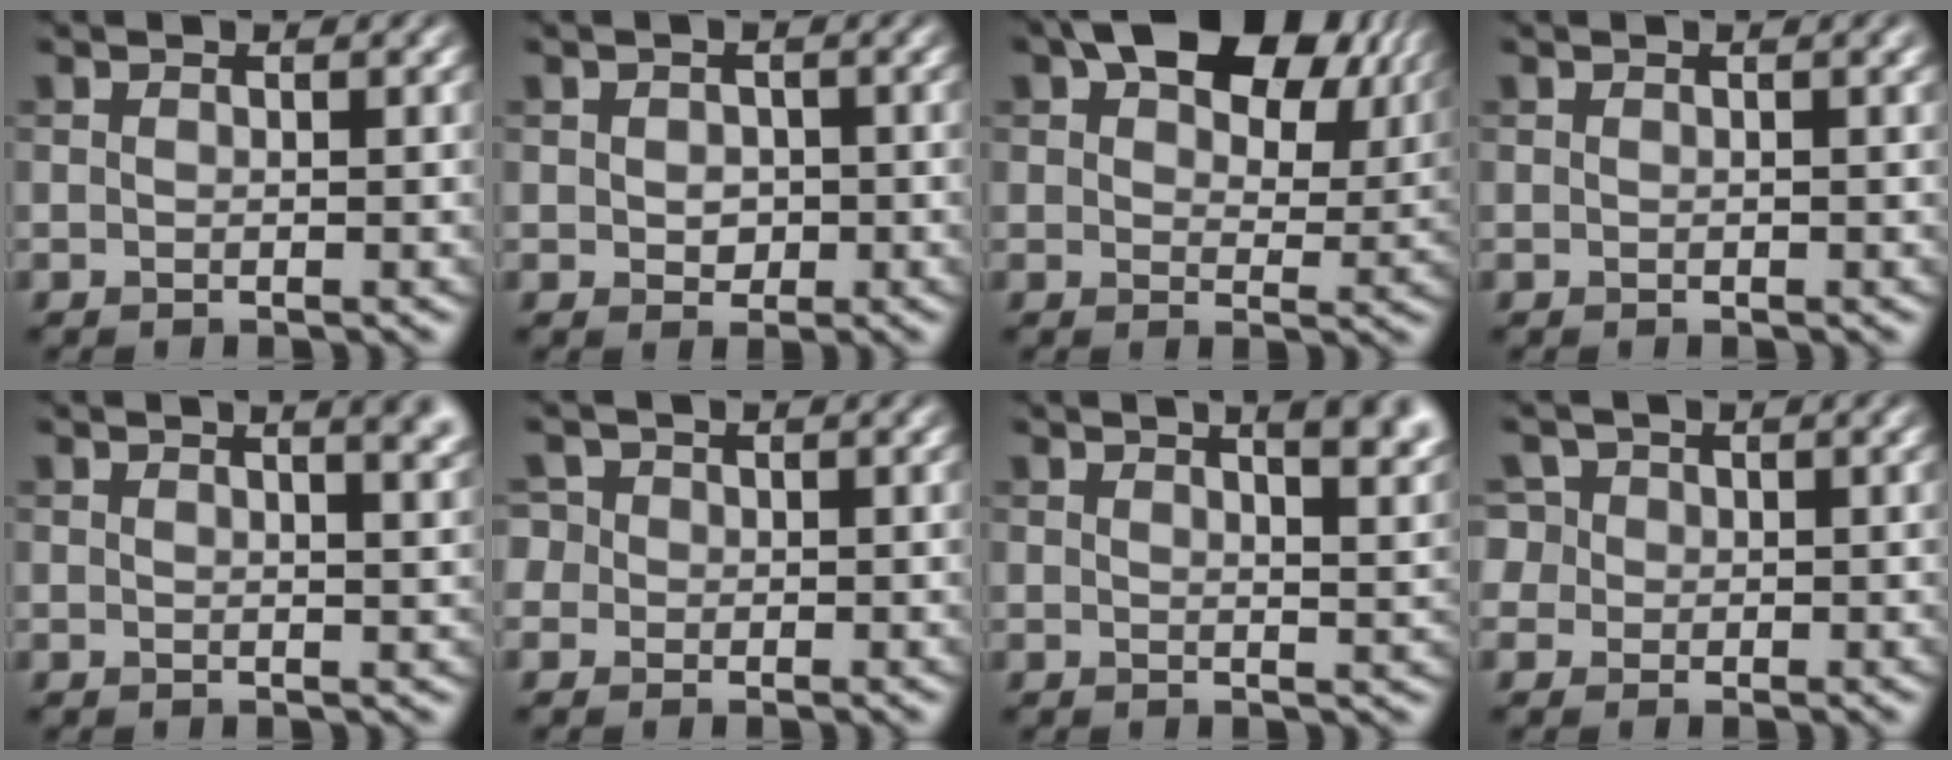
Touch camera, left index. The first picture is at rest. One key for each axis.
{"total": 1.2, "fx": -0.3, "fy": 1.0, "fz": 0.6, "tx": -0.015, "ty": -0.001, "tz": -0.005}
{"total": 11.2, "fx": 5.8, "fy": 6.1, "fz": 7.4, "tx": -0.107, "ty": 0.012, "tz": 0.094}
{"total": 1.0, "fx": 0.6, "fy": 0.0, "fz": 0.8, "tx": -0.009, "ty": 0.002, "tz": 0.009}
{"total": 5.1, "fx": 3.0, "fy": 2.1, "fz": 3.6, "tx": -0.007, "ty": 0.028, "tz": 0.016}
{"total": 2.5, "fx": 0.5, "fy": 2.4, "fz": 0.8, "tx": -0.009, "ty": 0.019, "tz": -0.007}
{"total": 7.0, "fx": 4.0, "fy": 2.8, "fz": 5.0, "tx": -0.026, "ty": 0.033, "tz": 0.033}
{"total": 3.4, "fx": 0.9, "fy": 3.0, "fz": 1.2, "tx": -0.028, "ty": 0.021, "tz": 0.002}